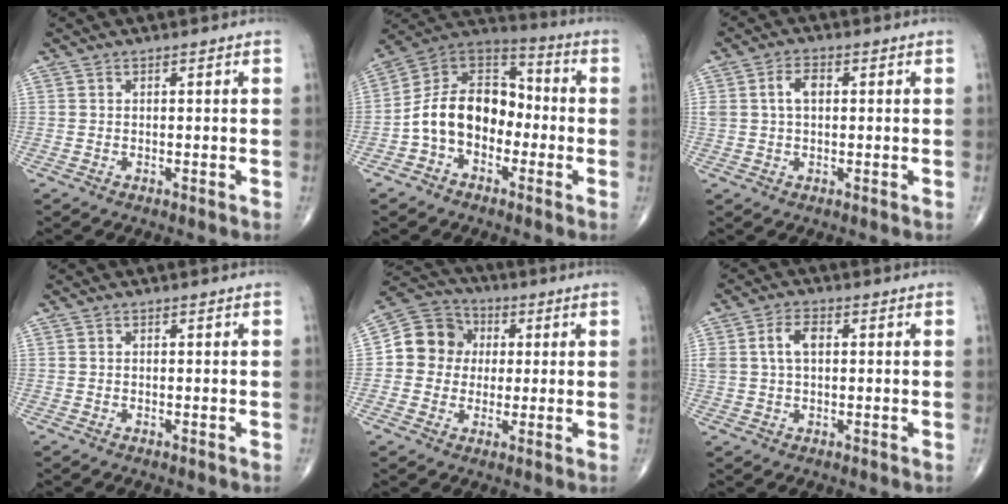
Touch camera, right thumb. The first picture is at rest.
{"total": 14.4, "force": [-3.2, 10.2, 9.6], "torque": [-0.137, 0.056, -0.071]}
{"total": 4.2, "force": [0.8, 2.5, 3.2], "torque": [-0.064, 0.012, 0.016]}
{"total": 0.0}
{"total": 10.3, "force": [0.9, 9.5, 4.0], "torque": [-0.040, 0.018, 0.005]}
{"total": 5.2, "force": [1.0, 3.0, 4.1], "torque": [-0.085, 0.014, 0.021]}